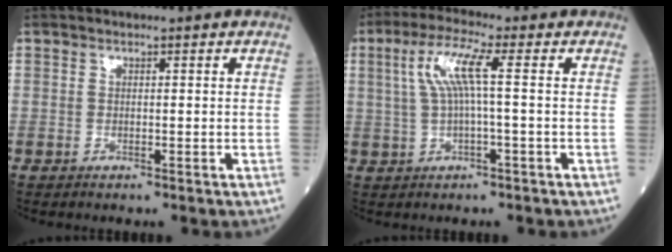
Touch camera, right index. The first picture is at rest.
{"total": 6.6, "force": [1.1, 0.1, 6.5], "torque": [-0.137, 0.019, 0.025]}